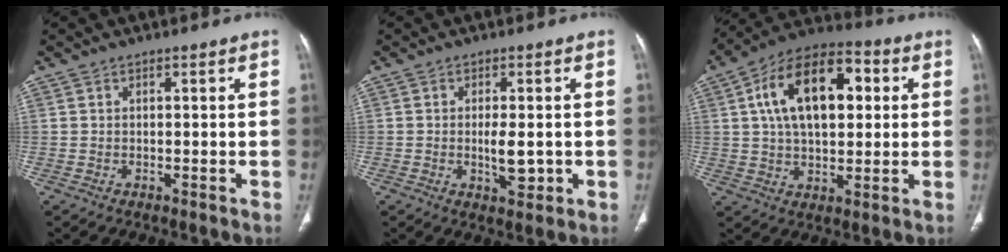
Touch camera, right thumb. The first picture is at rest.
{"total": 4.6, "force": [-0.6, 1.9, 4.2], "torque": [-0.067, -0.006, -0.006]}
{"total": 18.3, "force": [4.3, 10.3, 14.5], "torque": [-0.219, 0.017, 0.064]}